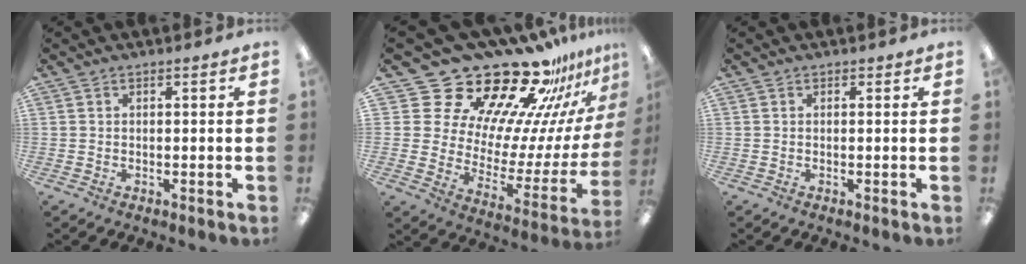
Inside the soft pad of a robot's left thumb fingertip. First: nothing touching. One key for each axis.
{"total": 27.5, "fx": 21.5, "fy": 13.3, "fz": 10.7, "tx": -0.141, "ty": -0.184, "tz": 0.393}
{"total": 0.0}